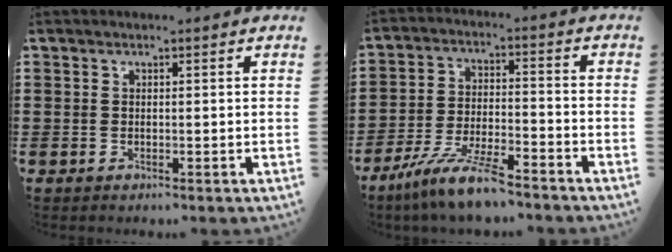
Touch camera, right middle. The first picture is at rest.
{"total": 9.0, "force": [-7.6, 0.7, 4.8], "torque": [-0.101, -0.001, -0.148]}